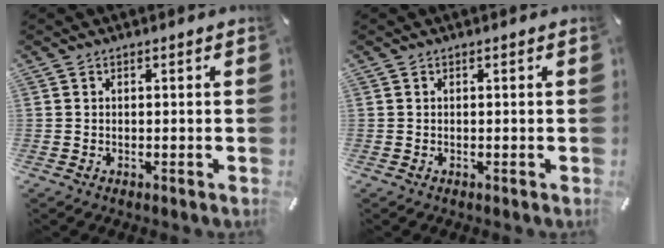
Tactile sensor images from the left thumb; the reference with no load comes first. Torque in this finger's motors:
{"motor_torque": [0.00, 0.00, 0.00, 0.01, 0.00]}